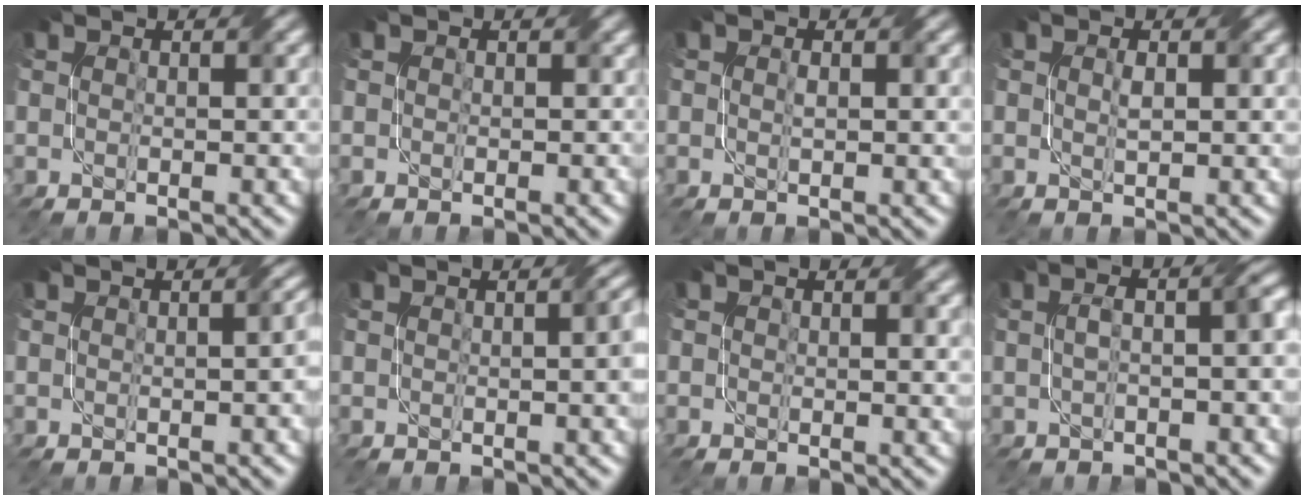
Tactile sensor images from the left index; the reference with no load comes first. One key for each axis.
{"total": 0.6, "fx": 0.3, "fy": 0.5, "fz": 0.1, "tx": 0.002, "ty": -0.002, "tz": 0.002}
{"total": 1.1, "fx": 0.2, "fy": 0.5, "fz": 1.0, "tx": -0.015, "ty": -0.002, "tz": 0.006}
{"total": 1.4, "fx": 0.2, "fy": 0.6, "fz": 1.2, "tx": -0.020, "ty": -0.002, "tz": 0.007}
{"total": 2.4, "fx": 0.1, "fy": 1.0, "fz": 2.1, "tx": -0.011, "ty": 0.007, "tz": 0.003}
{"total": 3.1, "fx": 0.2, "fy": 1.0, "fz": 2.9, "tx": -0.022, "ty": 0.011, "tz": 0.002}
{"total": 1.1, "fx": 0.6, "fy": 0.6, "fz": 0.7, "tx": -0.007, "ty": -0.005, "tz": 0.010}
{"total": 4.6, "fx": -0.2, "fy": 1.9, "fz": 4.2, "tx": -0.055, "ty": 0.009, "tz": 0.001}